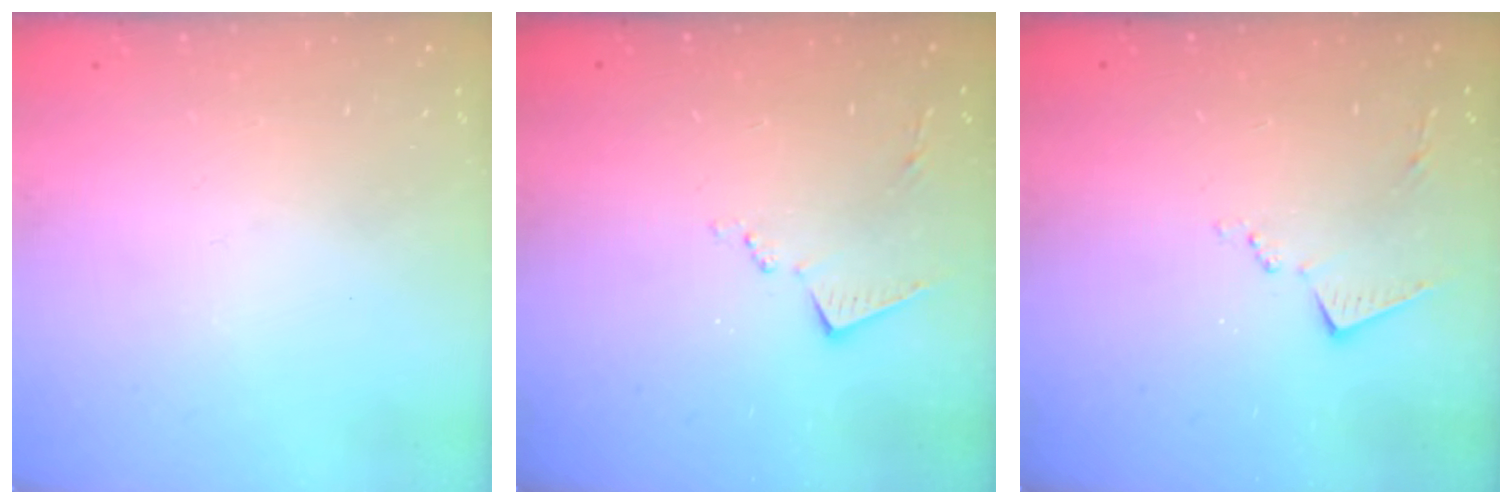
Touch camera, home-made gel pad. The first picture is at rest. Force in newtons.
{"total": 8.3, "press": 8.3, "slide": 0.4}
{"total": 8.3, "press": 8.3, "slide": 0.4}